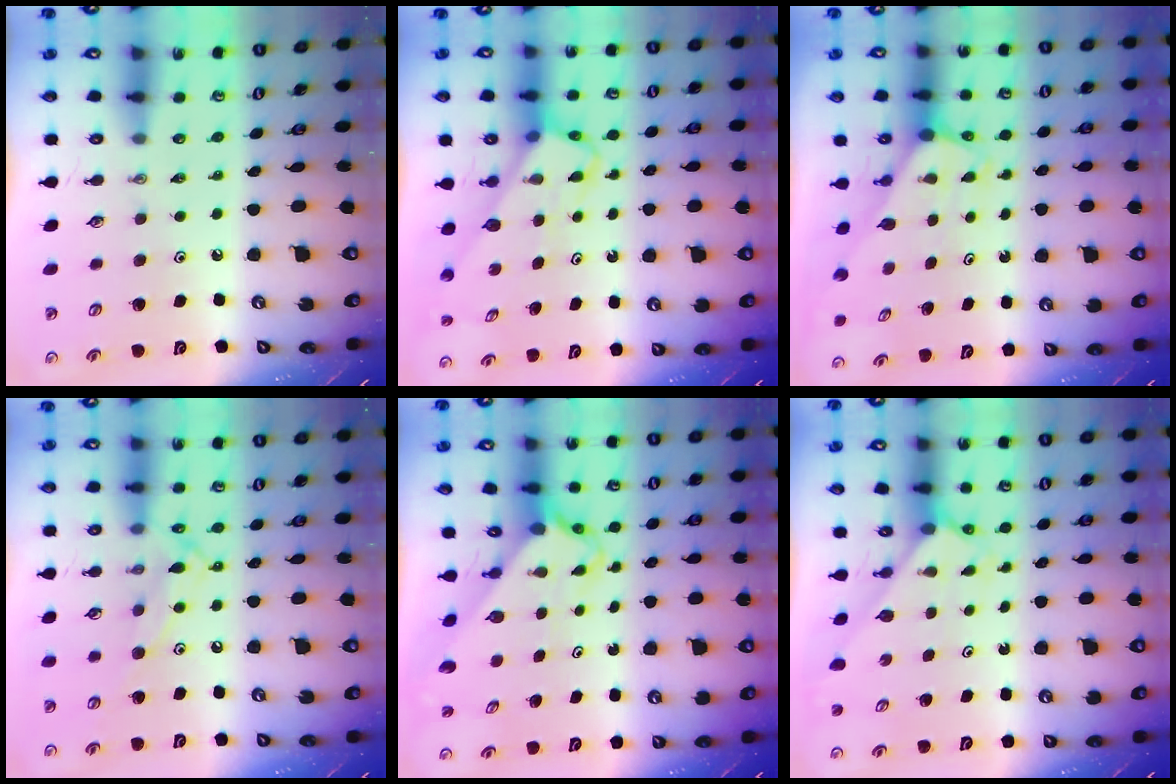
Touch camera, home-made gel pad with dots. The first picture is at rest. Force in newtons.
{"total": 4.0, "press": 4.0, "slide": 0.2}
{"total": 2.0, "press": 2.0, "slide": 0.1}
{"total": 11.3, "press": 11.3, "slide": 0.8}
{"total": 2.9, "press": 2.9, "slide": 0.2}
{"total": 2.5, "press": 2.5, "slide": 0.2}